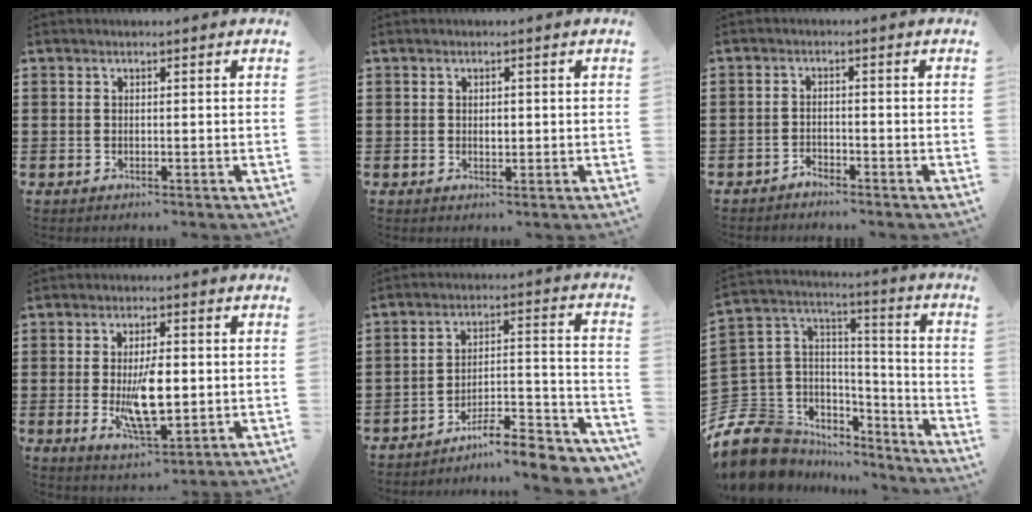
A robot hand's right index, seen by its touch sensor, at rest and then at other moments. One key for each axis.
{"total": 1.3, "fx": 0.1, "fy": 0.7, "fz": 1.0, "tx": -0.021, "ty": 0.005, "tz": 0.001}
{"total": 1.5, "fx": -1.5, "fy": 0.3, "fz": 0.0, "tx": -0.005, "ty": 0.006, "tz": -0.032}
{"total": 8.2, "fx": -0.5, "fy": 3.2, "fz": 7.5, "tx": -0.151, "ty": -0.010, "tz": -0.014}
{"total": 8.1, "fx": -7.4, "fy": 0.8, "fz": 3.2, "tx": -0.040, "ty": 0.010, "tz": -0.142}
{"total": 10.8, "fx": -6.6, "fy": 8.0, "fz": 2.8, "tx": -0.105, "ty": 0.002, "tz": -0.126}